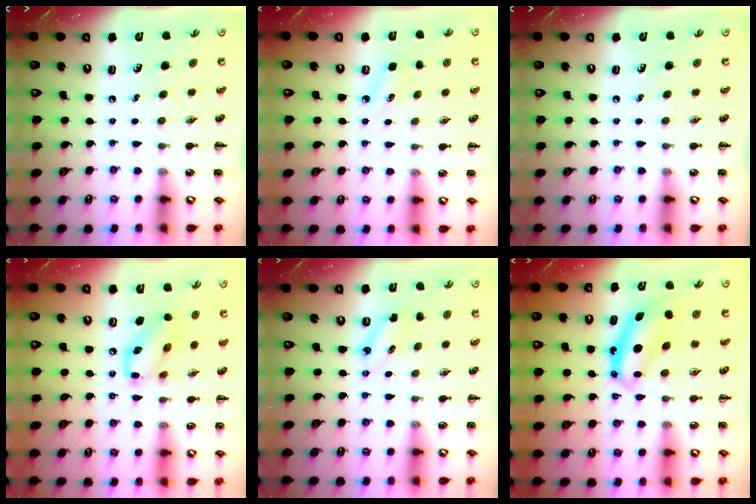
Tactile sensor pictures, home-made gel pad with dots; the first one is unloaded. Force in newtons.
{"total": 3.8, "press": 3.6, "slide": 1.2}
{"total": 0.0}
{"total": 11.2, "press": 11.2, "slide": 0.4}
{"total": 2.9, "press": 2.8, "slide": 0.7}
{"total": 6.9, "press": 6.8, "slide": 0.7}